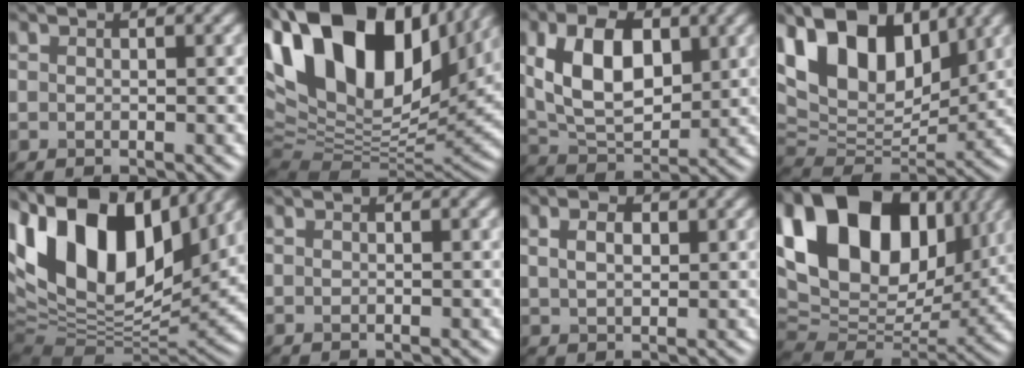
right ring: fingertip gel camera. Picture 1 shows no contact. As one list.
[{"total": 20.0, "force": [7.7, 11.6, 14.3], "torque": [-0.285, 0.030, 0.146]}, {"total": 9.1, "force": [2.2, 5.4, 7.0], "torque": [-0.141, 0.004, 0.039]}, {"total": 14.2, "force": [6.8, 8.1, 9.4], "torque": [-0.191, 0.032, 0.115]}, {"total": 17.9, "force": [7.1, 10.1, 13.0], "torque": [-0.262, 0.037, 0.113]}, {"total": 0.0}, {"total": 3.1, "force": [1.4, 1.9, 2.1], "torque": [-0.043, 0.008, 0.015]}, {"total": 18.8, "force": [7.6, 12.4, 11.9], "torque": [-0.229, 0.043, 0.143]}]